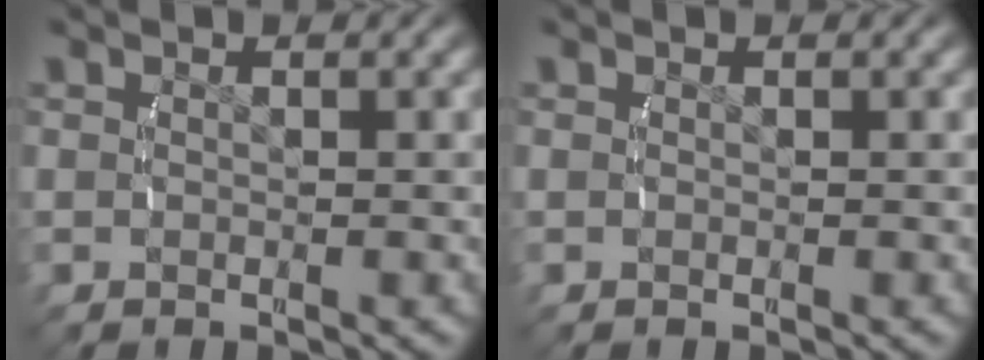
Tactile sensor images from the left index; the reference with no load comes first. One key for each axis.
{"total": 0.0}